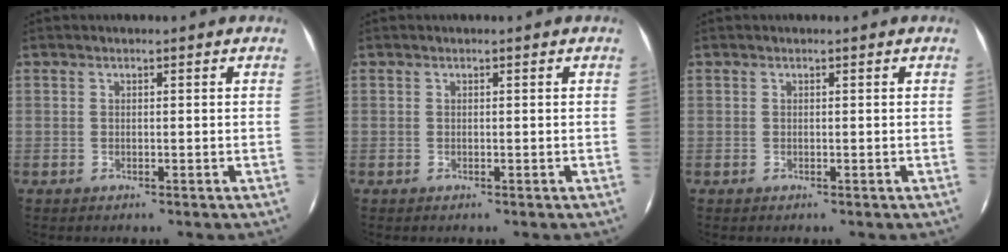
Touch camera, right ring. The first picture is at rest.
{"total": 0.0}
{"total": 0.0}